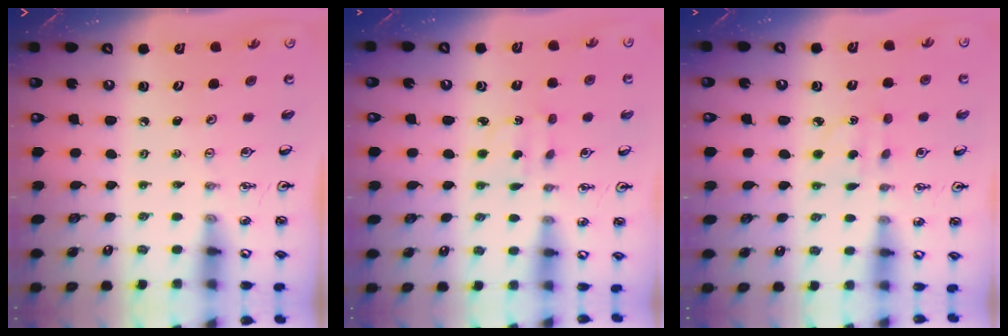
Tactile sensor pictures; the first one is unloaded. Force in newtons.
{"total": 2.5, "press": 2.4, "slide": 0.6}
{"total": 3.2, "press": 3.1, "slide": 0.8}